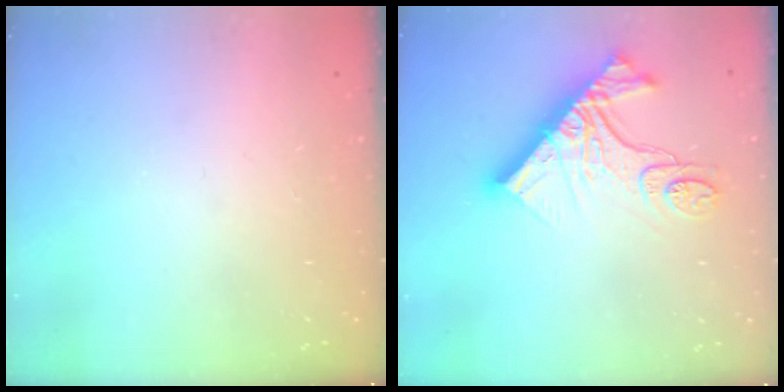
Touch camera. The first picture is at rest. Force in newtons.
{"total": 15.2, "press": 15.2, "slide": 1.3}